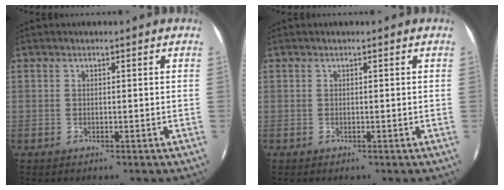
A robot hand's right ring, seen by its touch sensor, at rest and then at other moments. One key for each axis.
{"total": 0.0}